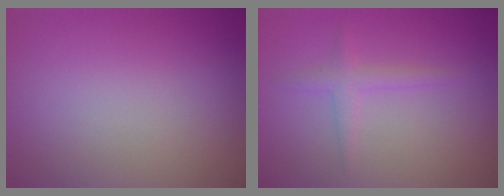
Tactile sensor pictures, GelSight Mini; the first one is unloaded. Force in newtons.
{"total": 1.6, "press": 1.6, "slide": 0.1}